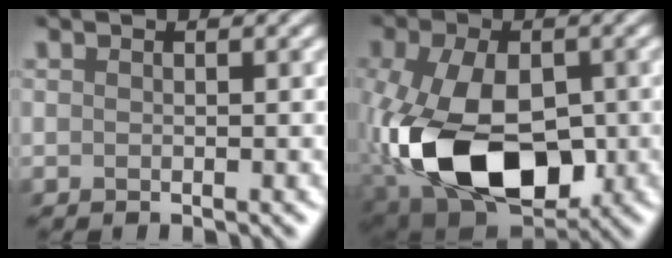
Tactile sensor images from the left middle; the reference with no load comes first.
{"total": 14.1, "force": [-3.4, 8.8, 10.4], "torque": [-0.232, -0.028, -0.055]}